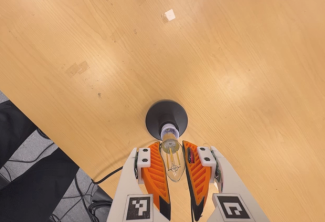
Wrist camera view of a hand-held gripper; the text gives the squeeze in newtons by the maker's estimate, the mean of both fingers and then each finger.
{"total": 21.6, "left": 24.9, "right": 18.3}